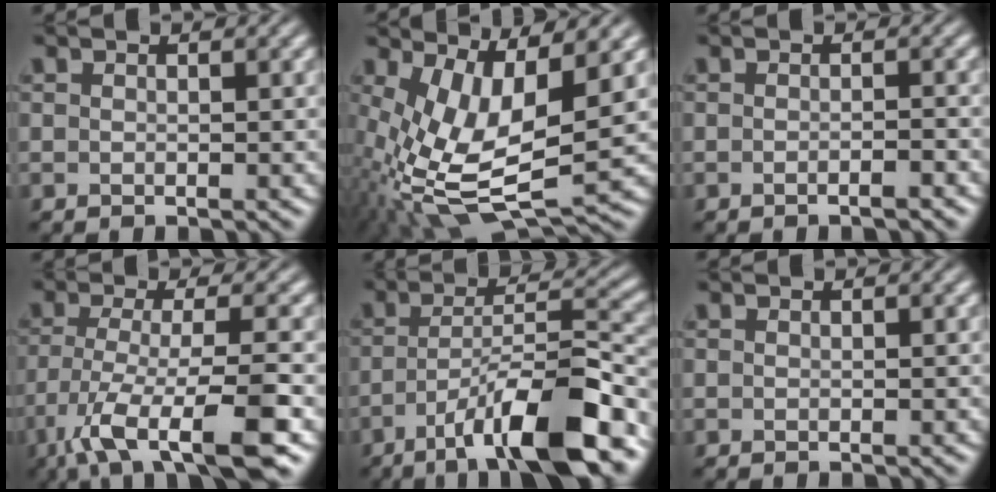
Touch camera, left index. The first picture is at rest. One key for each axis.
{"total": 10.6, "fx": -0.5, "fy": 4.4, "fz": 9.6, "tx": -0.211, "ty": -0.023, "tz": 0.000}
{"total": 1.0, "fx": -0.6, "fy": 0.2, "fz": 0.8, "tx": -0.007, "ty": 0.000, "tz": -0.013}
{"total": 8.6, "fx": -4.9, "fy": 1.9, "fz": 6.8, "tx": -0.120, "ty": -0.007, "tz": -0.089}
{"total": 10.7, "fx": -6.2, "fy": 2.2, "fz": 8.5, "tx": -0.136, "ty": 0.015, "tz": -0.104}
{"total": 0.0}